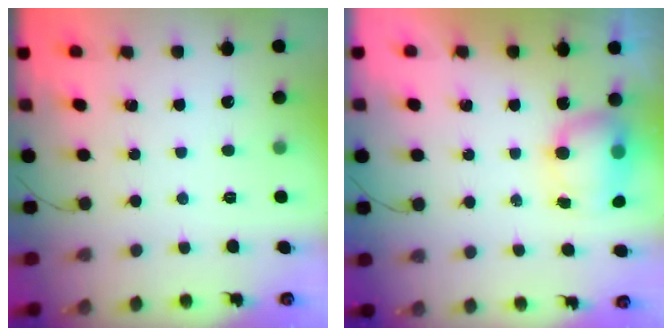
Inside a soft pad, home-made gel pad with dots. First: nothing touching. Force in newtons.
{"total": 7.3, "press": 7.2, "slide": 1.0}